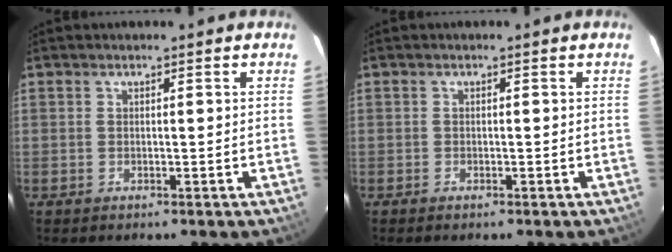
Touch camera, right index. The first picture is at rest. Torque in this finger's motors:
{"motor_torque": [0.14, 0.00, 0.09, 0.01]}